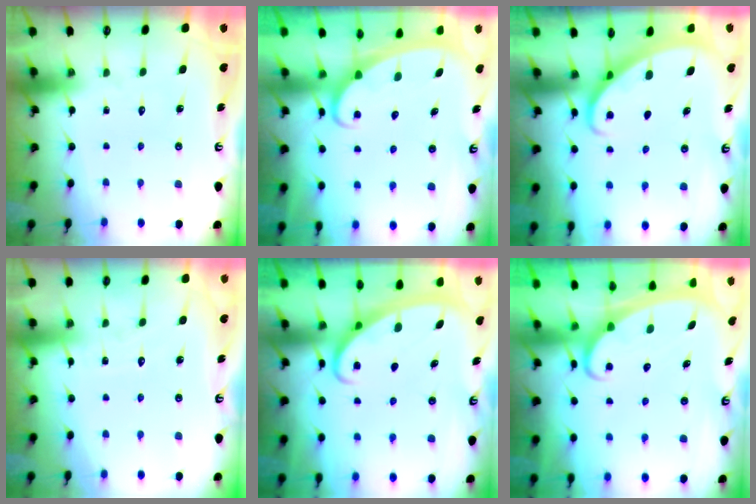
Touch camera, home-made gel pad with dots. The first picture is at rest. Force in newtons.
{"total": 2.4, "press": 2.4, "slide": 0.4}
{"total": 1.9, "press": 1.9, "slide": 0.2}
{"total": 3.9, "press": 3.9, "slide": 0.5}
{"total": 2.6, "press": 2.5, "slide": 0.4}
{"total": 2.3, "press": 2.3, "slide": 0.3}